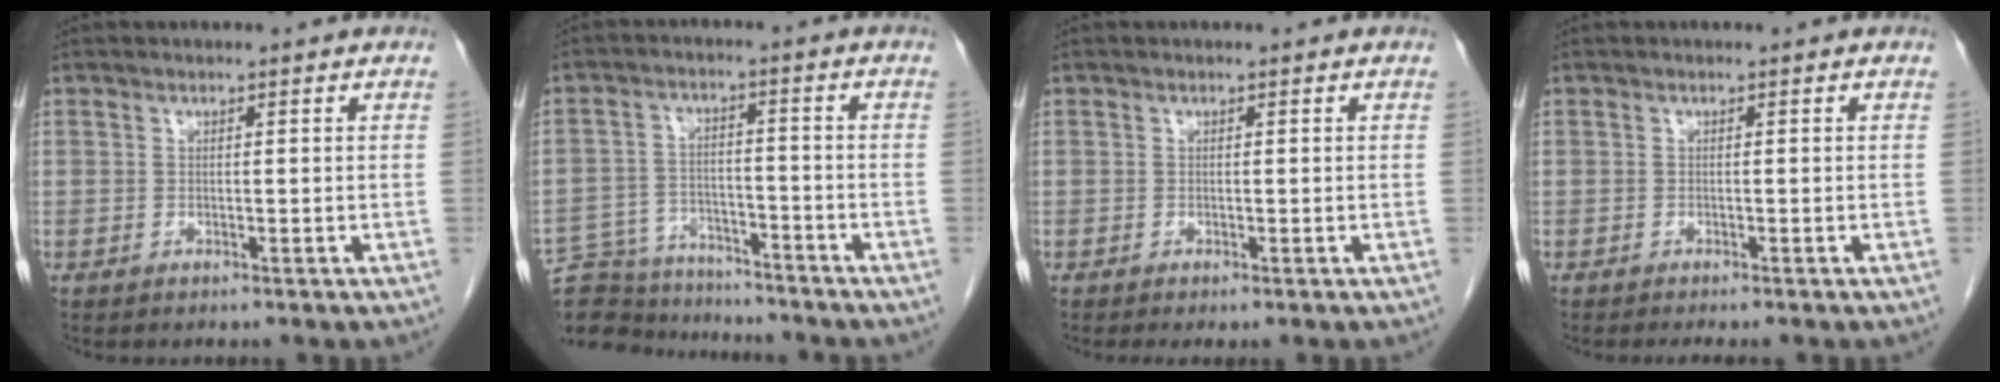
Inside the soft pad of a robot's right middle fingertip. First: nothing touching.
{"total": 14.3, "force": [-13.3, 4.2, 2.8], "torque": [-0.059, 0.021, -0.199]}
{"total": 0.6, "force": [-0.4, 0.0, 0.5], "torque": [-0.011, -0.004, -0.005]}
{"total": 2.4, "force": [-2.1, 0.0, 1.2], "torque": [-0.014, -0.004, -0.026]}